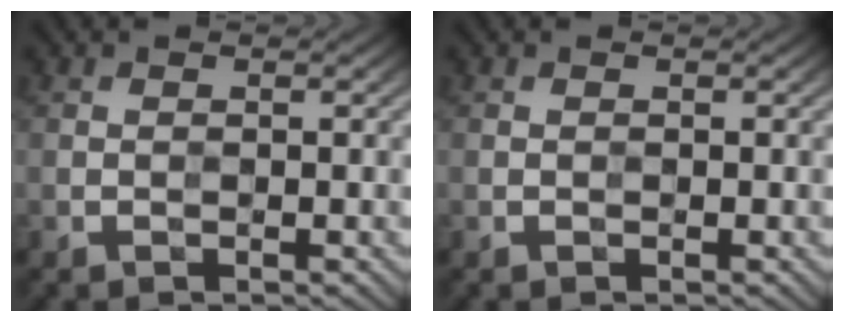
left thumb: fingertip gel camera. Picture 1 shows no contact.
{"total": 0.0}